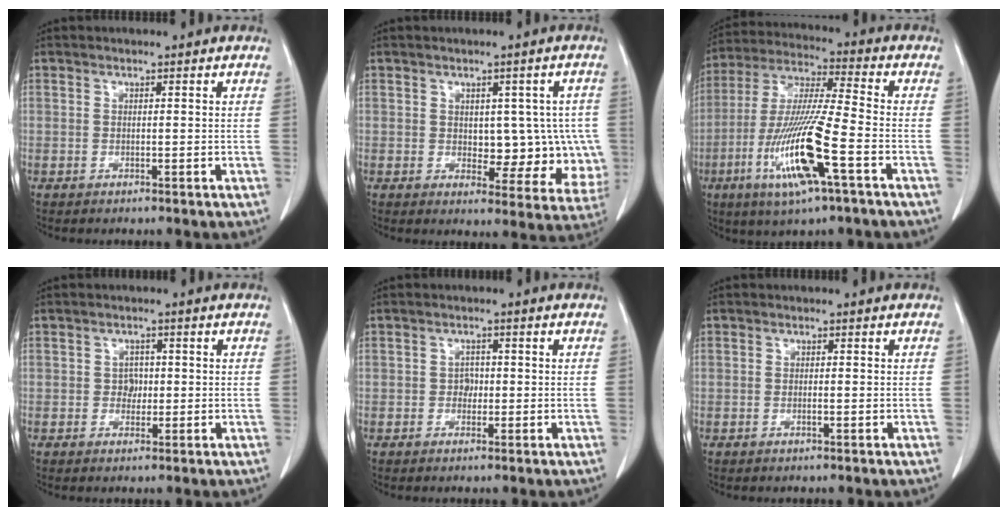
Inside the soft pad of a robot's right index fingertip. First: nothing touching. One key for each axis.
{"total": 8.4, "fx": 0.3, "fy": 5.1, "fz": 6.7, "tx": -0.054, "ty": 0.011, "tz": 0.015}
{"total": 16.0, "fx": -6.0, "fy": 0.7, "fz": 14.8, "tx": -0.305, "ty": -0.020, "tz": -0.113}
{"total": 1.9, "fx": -0.1, "fy": 1.6, "fz": 1.0, "tx": -0.013, "ty": 0.004, "tz": -0.001}
{"total": 1.6, "fx": -0.2, "fy": 1.3, "fz": 0.9, "tx": -0.011, "ty": 0.005, "tz": -0.004}
{"total": 0.6, "fx": -0.2, "fy": 0.1, "fz": 0.6, "tx": -0.013, "ty": -0.001, "tz": -0.003}